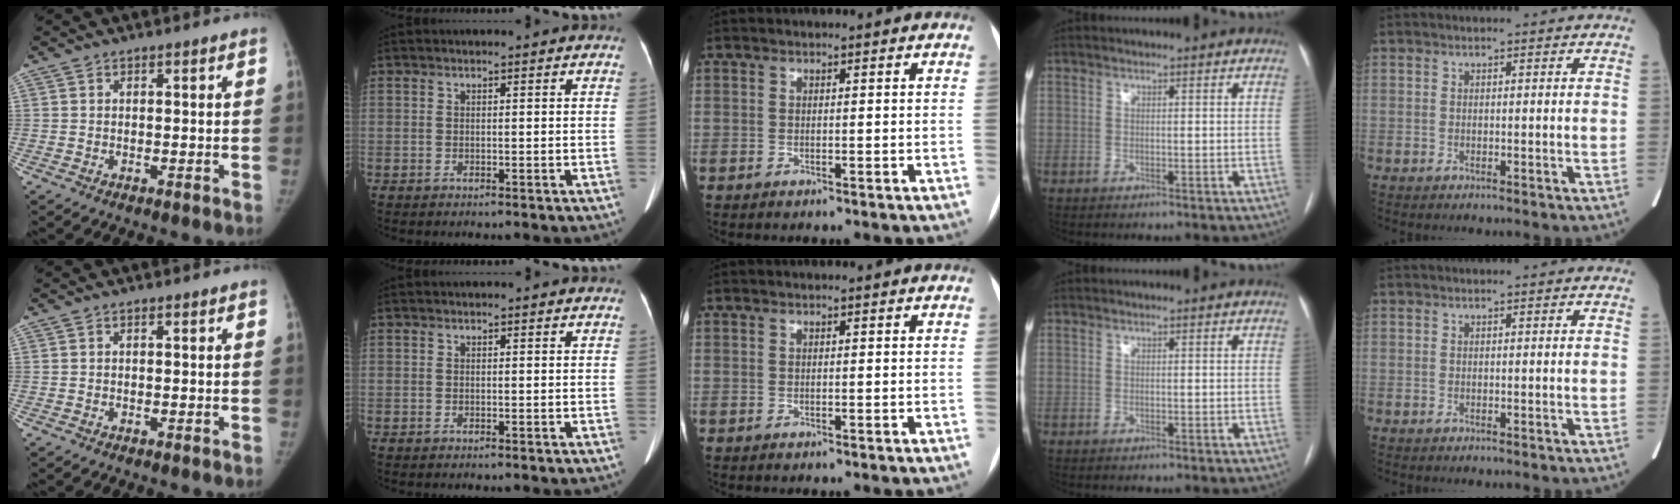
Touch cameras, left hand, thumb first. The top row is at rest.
{"index": {"total": 1.6, "force": [1.4, 0.3, 0.6], "torque": [-0.004, 0.003, 0.012]}}